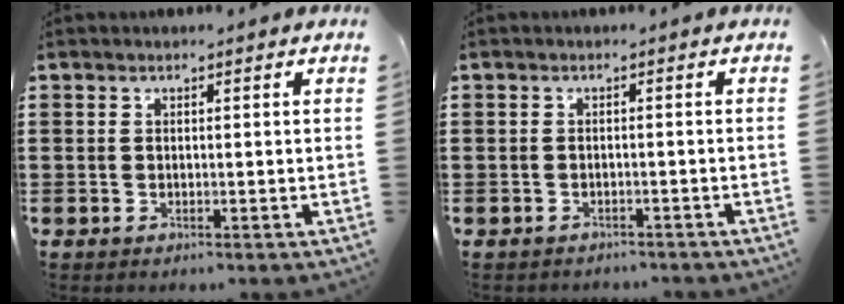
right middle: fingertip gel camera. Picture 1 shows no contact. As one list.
[{"total": 0.9, "force": [-0.9, 0.3, -0.2], "torque": [0.002, 0.003, -0.021]}]